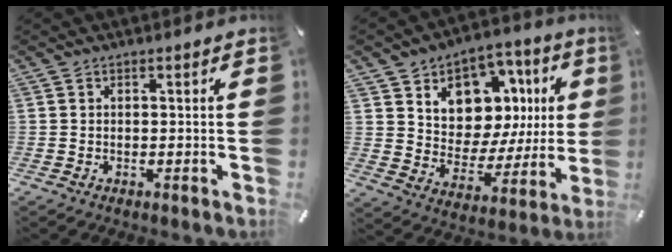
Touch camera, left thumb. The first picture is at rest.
{"total": 11.5, "force": [5.4, 9.1, 4.4], "torque": [-0.063, -0.064, 0.100]}